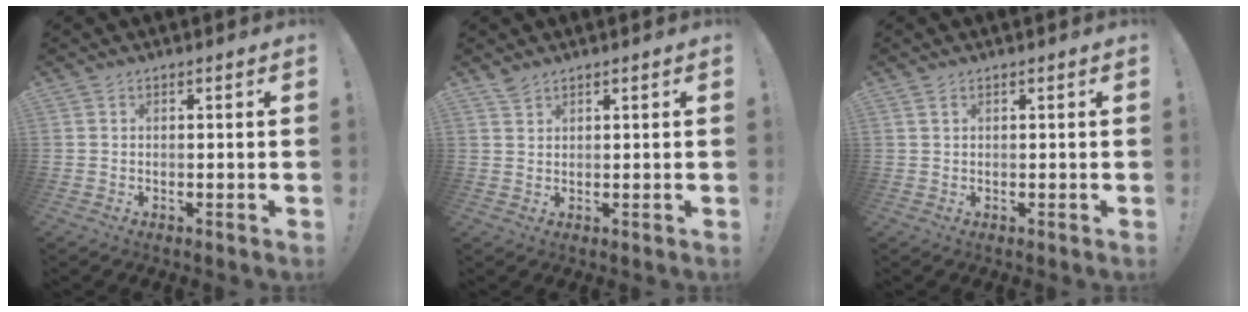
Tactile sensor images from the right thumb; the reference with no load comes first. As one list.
[{"total": 2.2, "force": [2.0, 0.8, 0.8], "torque": [-0.014, -0.010, 0.037]}, {"total": 1.2, "force": [0.7, 0.4, 0.9], "torque": [-0.019, 0.002, 0.012]}]